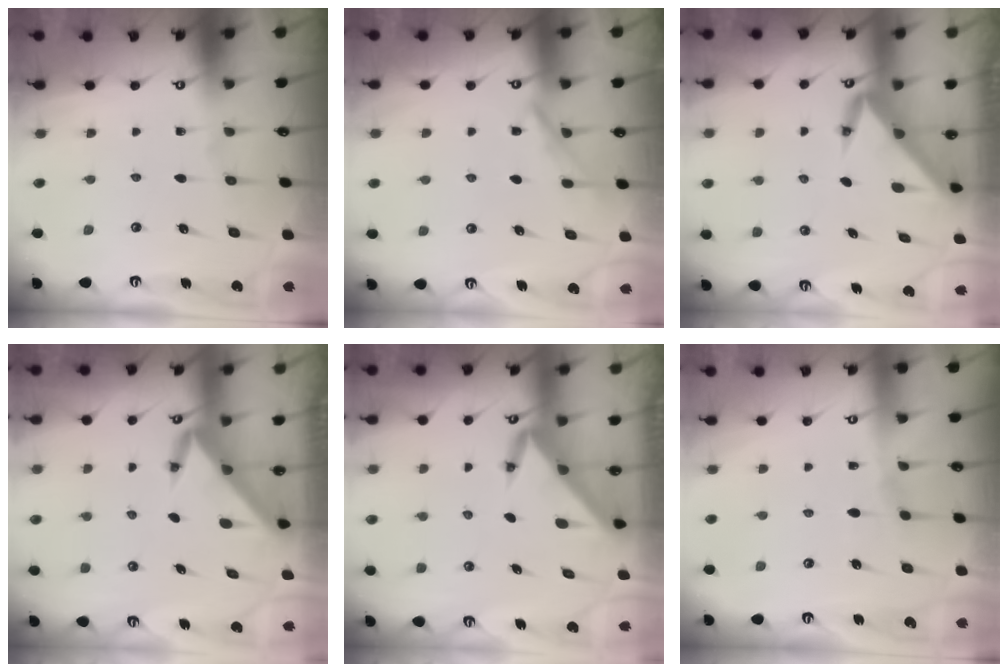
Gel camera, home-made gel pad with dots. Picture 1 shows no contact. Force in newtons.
{"total": 3.1, "press": 3.0, "slide": 0.6}
{"total": 3.4, "press": 3.4, "slide": 0.1}
{"total": 3.4, "press": 3.4, "slide": 0.2}
{"total": 3.4, "press": 3.4, "slide": 0.1}
{"total": 2.5, "press": 2.5, "slide": 0.4}